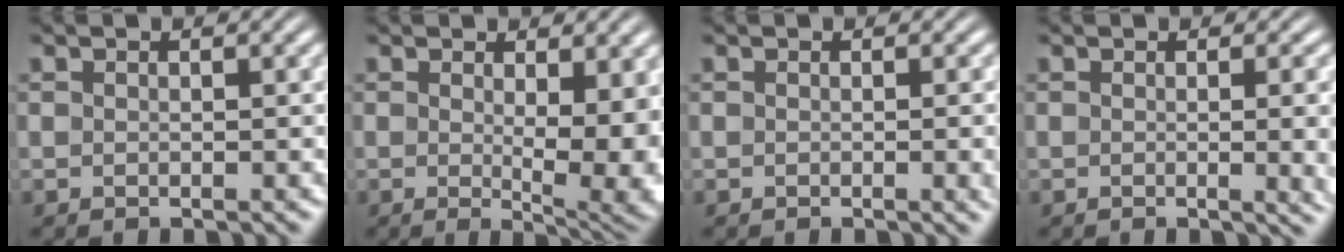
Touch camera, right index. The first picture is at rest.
{"total": 5.8, "force": [-0.3, 1.9, 5.5], "torque": [-0.070, -0.025, 0.001]}
{"total": 1.1, "force": [-0.1, -0.1, 1.1], "torque": [-0.009, 0.002, -0.004]}
{"total": 3.2, "force": [-0.1, 0.4, 3.2], "torque": [-0.023, 0.004, -0.007]}